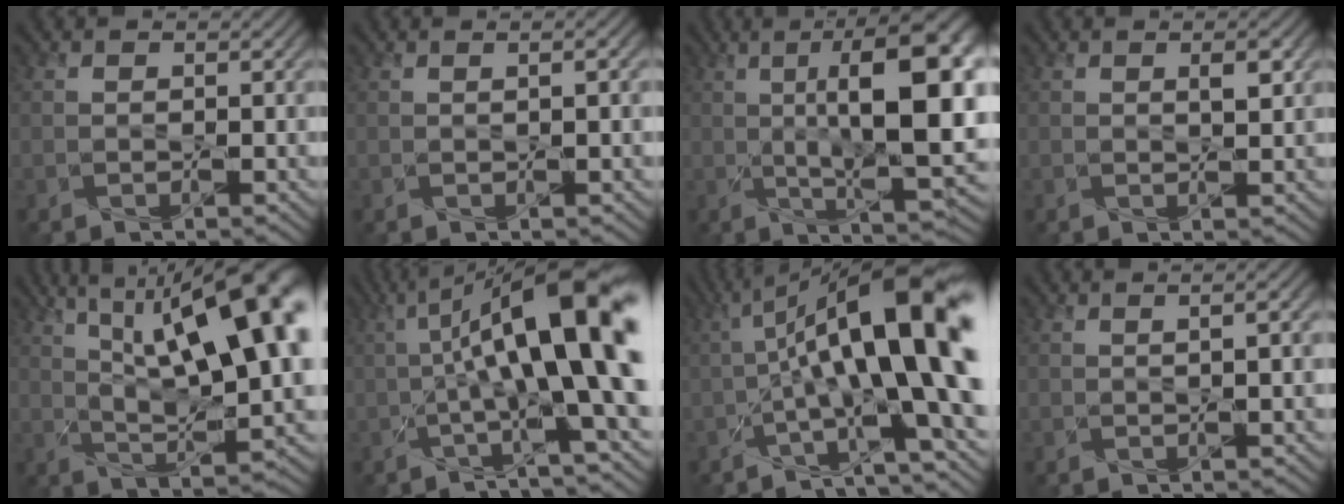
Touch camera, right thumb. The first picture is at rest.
{"total": 1.9, "force": [0.2, 0.1, 1.9], "torque": [-0.029, 0.007, 0.005]}
{"total": 16.1, "force": [2.8, 5.3, 15.0], "torque": [-0.215, 0.019, 0.040]}
{"total": 1.4, "force": [0.7, 0.2, 1.2], "torque": [-0.019, 0.002, 0.011]}
{"total": 18.7, "force": [6.9, 7.1, 15.9], "torque": [-0.241, 0.050, 0.091]}
{"total": 14.6, "force": [1.8, 3.1, 14.2], "torque": [-0.214, 0.019, 0.020]}
{"total": 16.1, "force": [1.2, 3.9, 15.5], "torque": [-0.234, 0.028, 0.008]}
{"total": 2.9, "force": [0.7, 0.3, 2.8], "torque": [-0.036, 0.006, 0.009]}